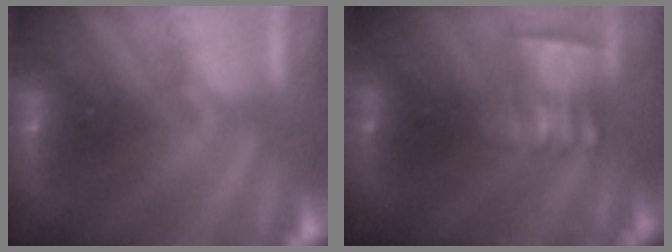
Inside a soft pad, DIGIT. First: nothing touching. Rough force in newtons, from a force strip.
{"total": 8.5}